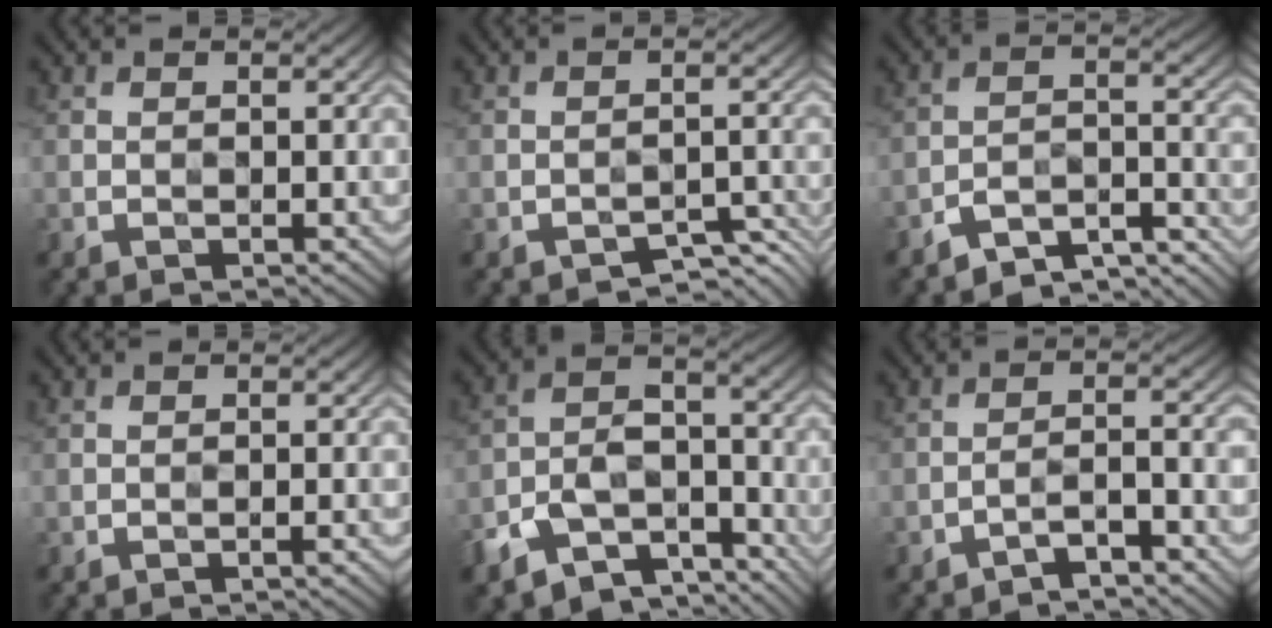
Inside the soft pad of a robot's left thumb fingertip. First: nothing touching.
{"total": 3.0, "force": [-2.3, 1.2, 1.5], "torque": [-0.017, 0.001, -0.029]}
{"total": 7.7, "force": [-6.7, 2.2, 3.2], "torque": [-0.051, -0.001, -0.118]}
{"total": 0.7, "force": [-0.6, 0.0, 0.4], "torque": [-0.005, 0.003, -0.011]}
{"total": 11.4, "force": [-8.0, 5.7, 5.6], "torque": [-0.101, -0.014, -0.145]}
{"total": 3.8, "force": [-3.1, 0.6, 2.2], "torque": [-0.037, 0.014, -0.059]}